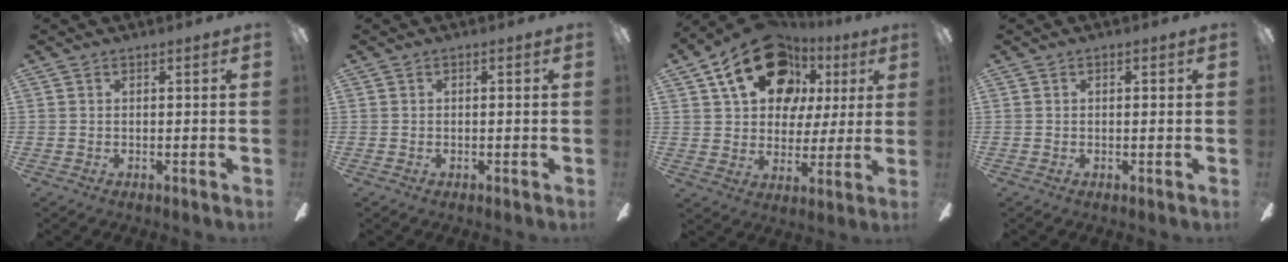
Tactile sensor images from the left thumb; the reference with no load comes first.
{"total": 0.0}
{"total": 21.2, "force": [10.5, 14.0, 11.8], "torque": [-0.194, -0.036, 0.187]}
{"total": 0.8, "force": [0.0, 0.3, 0.8], "torque": [-0.014, 0.003, -0.001]}